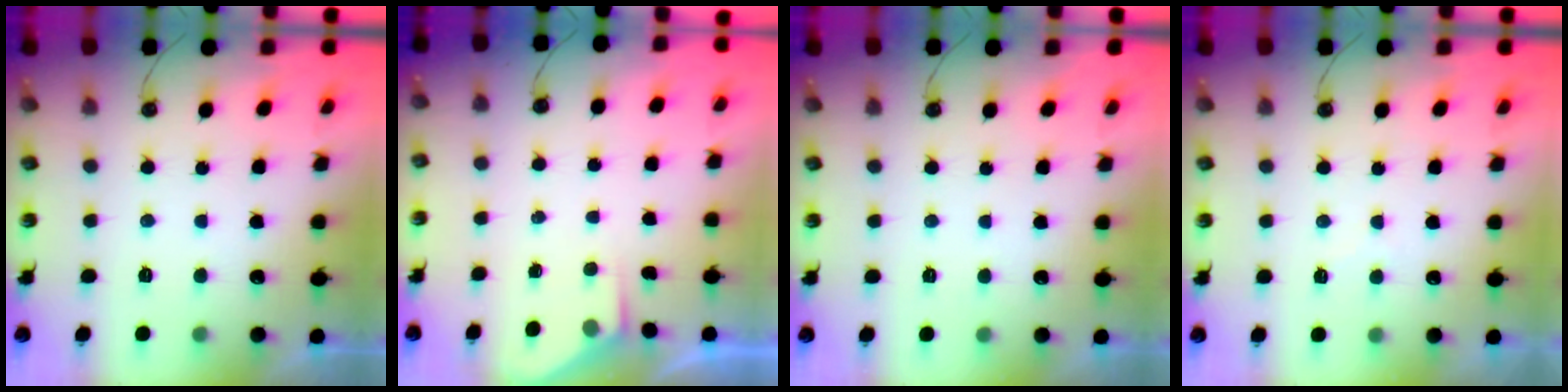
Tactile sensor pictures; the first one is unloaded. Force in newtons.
{"total": 2.4, "press": 2.3, "slide": 0.4}
{"total": 0.0}
{"total": 2.7, "press": 2.7, "slide": 0.3}